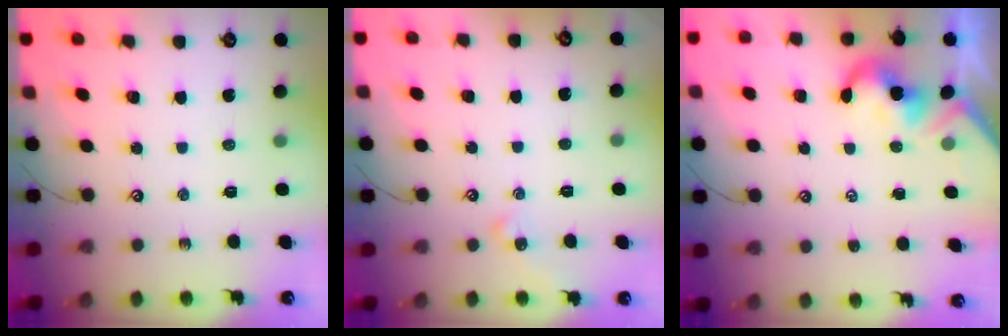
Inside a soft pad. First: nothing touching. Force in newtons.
{"total": 0.6, "press": 0.5, "slide": 0.3}
{"total": 2.1, "press": 2.0, "slide": 0.5}